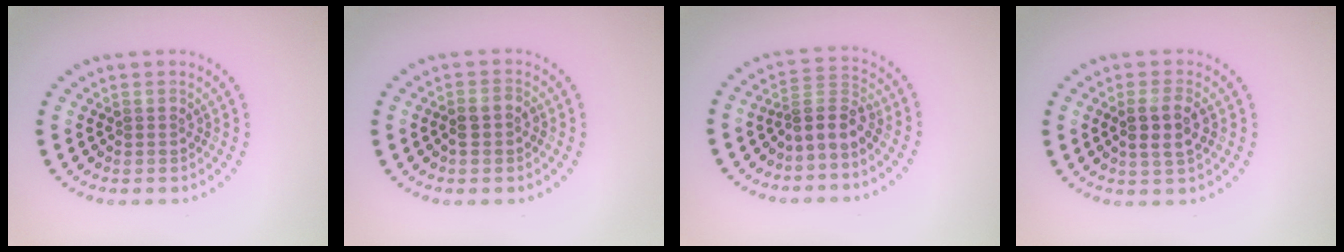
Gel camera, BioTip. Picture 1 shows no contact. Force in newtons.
{"total": 1.3, "press": 1.3, "slide": 0.4}
{"total": 2.8, "press": 2.1, "slide": 1.8}
{"total": 2.8, "press": 2.7, "slide": 0.8}